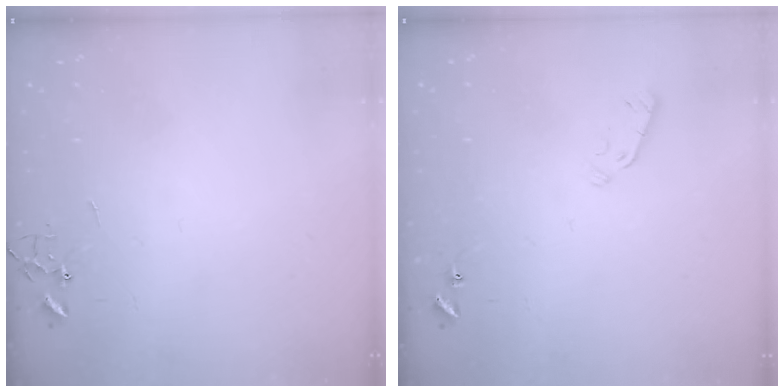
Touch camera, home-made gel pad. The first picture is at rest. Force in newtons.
{"total": 3.9, "press": 3.8, "slide": 0.7}